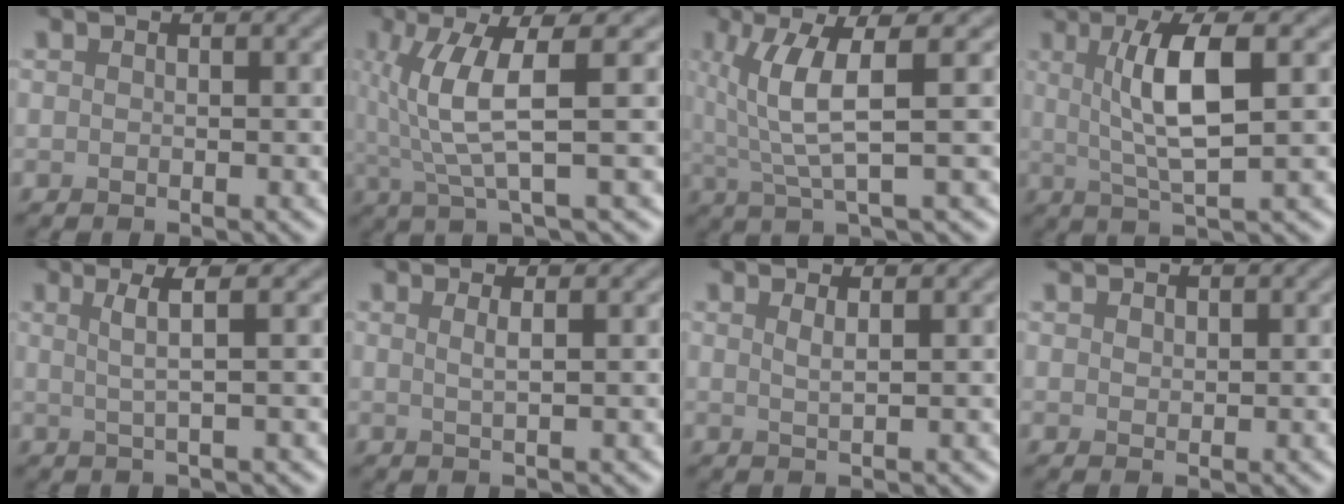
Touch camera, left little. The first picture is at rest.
{"total": 5.9, "force": [1.0, 1.0, 5.7], "torque": [-0.115, 0.006, 0.020]}
{"total": 5.4, "force": [1.4, 0.9, 5.2], "torque": [-0.102, 0.005, 0.026]}
{"total": 5.7, "force": [1.3, 1.2, 5.5], "torque": [-0.102, 0.006, 0.026]}
{"total": 2.8, "force": [0.8, 0.5, 2.6], "torque": [-0.046, 0.003, 0.012]}
{"total": 1.6, "force": [0.6, 0.6, 1.4], "torque": [-0.019, 0.002, -0.002]}
{"total": 1.2, "force": [0.6, 0.4, 1.0], "torque": [-0.009, 0.001, 0.007]}
{"total": 1.0, "force": [0.8, 0.5, 0.2], "torque": [-0.006, 0.002, 0.017]}